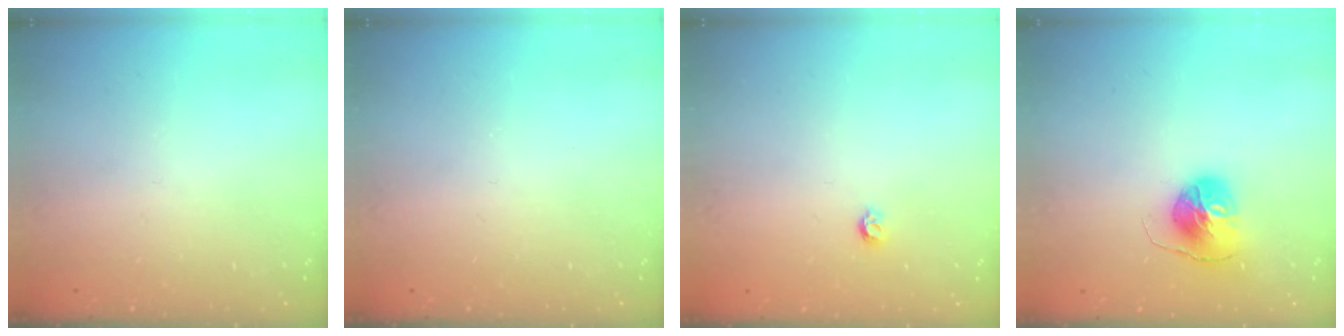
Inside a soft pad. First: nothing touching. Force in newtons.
{"total": 0.0}
{"total": 3.5, "press": 3.5, "slide": 0.3}
{"total": 10.1, "press": 10.1, "slide": 0.2}